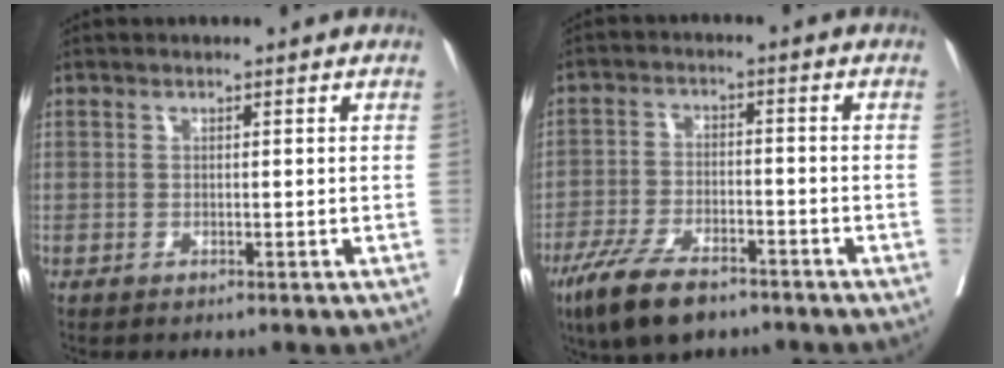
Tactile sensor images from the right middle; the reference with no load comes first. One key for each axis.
{"total": 9.9, "fx": -7.1, "fy": 3.2, "fz": 6.1, "tx": -0.122, "ty": -0.016, "tz": -0.126}